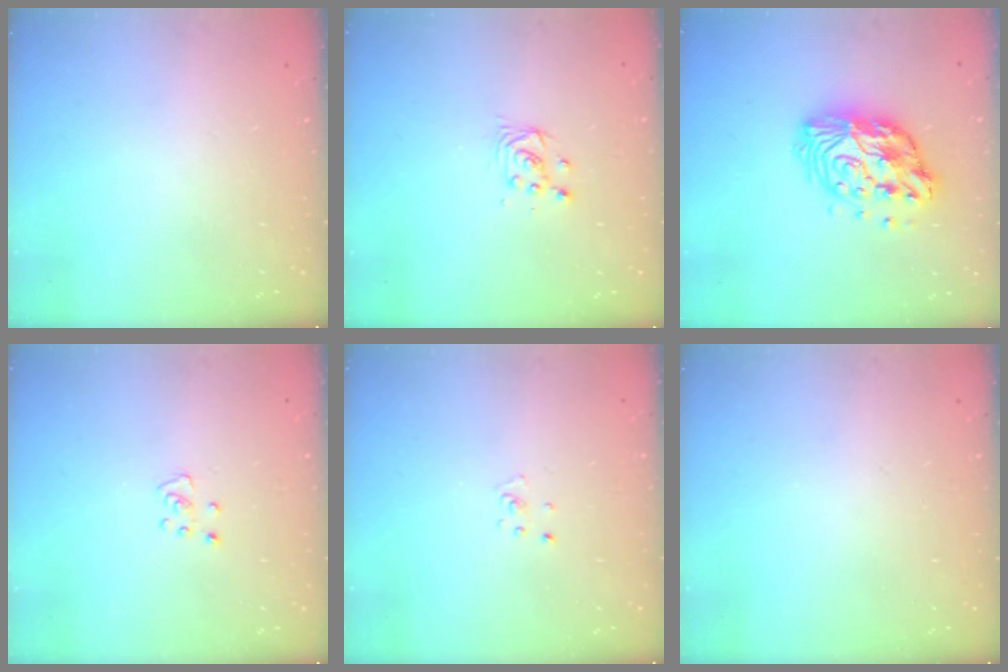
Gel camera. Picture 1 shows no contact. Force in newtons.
{"total": 3.4, "press": 3.4, "slide": 0.3}
{"total": 14.6, "press": 14.5, "slide": 1.1}
{"total": 3.8, "press": 3.8, "slide": 0.3}
{"total": 2.6, "press": 2.6, "slide": 0.3}
{"total": 0.0}